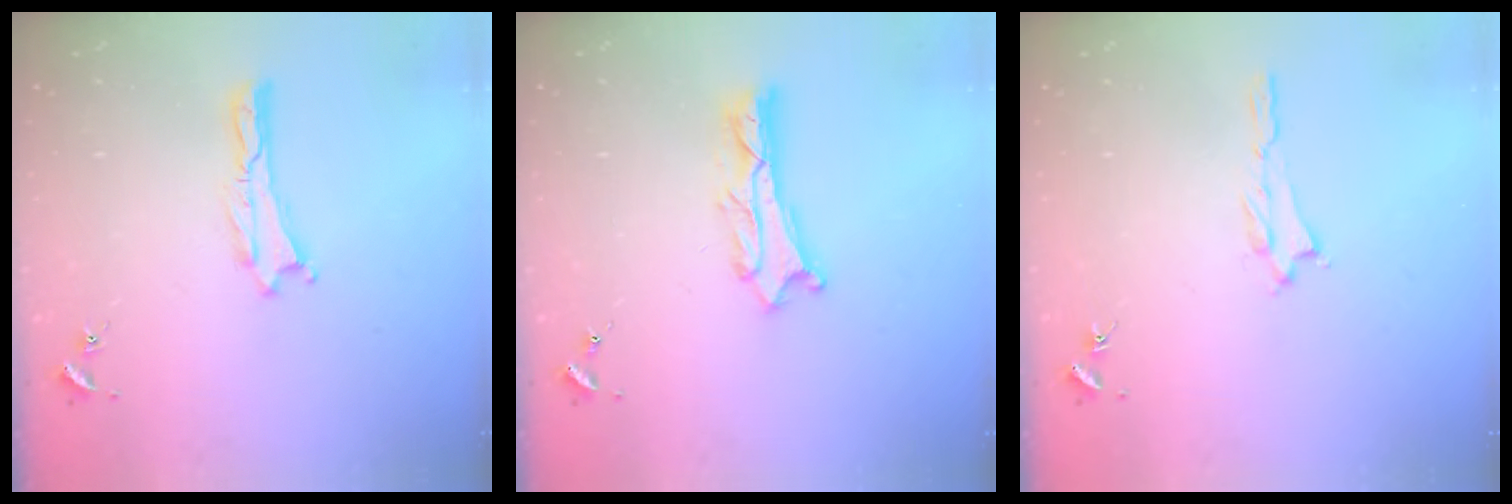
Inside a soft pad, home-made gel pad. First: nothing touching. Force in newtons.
{"total": 2.6, "press": 2.6, "slide": 0.3}
{"total": 1.2, "press": 1.2, "slide": 0.3}